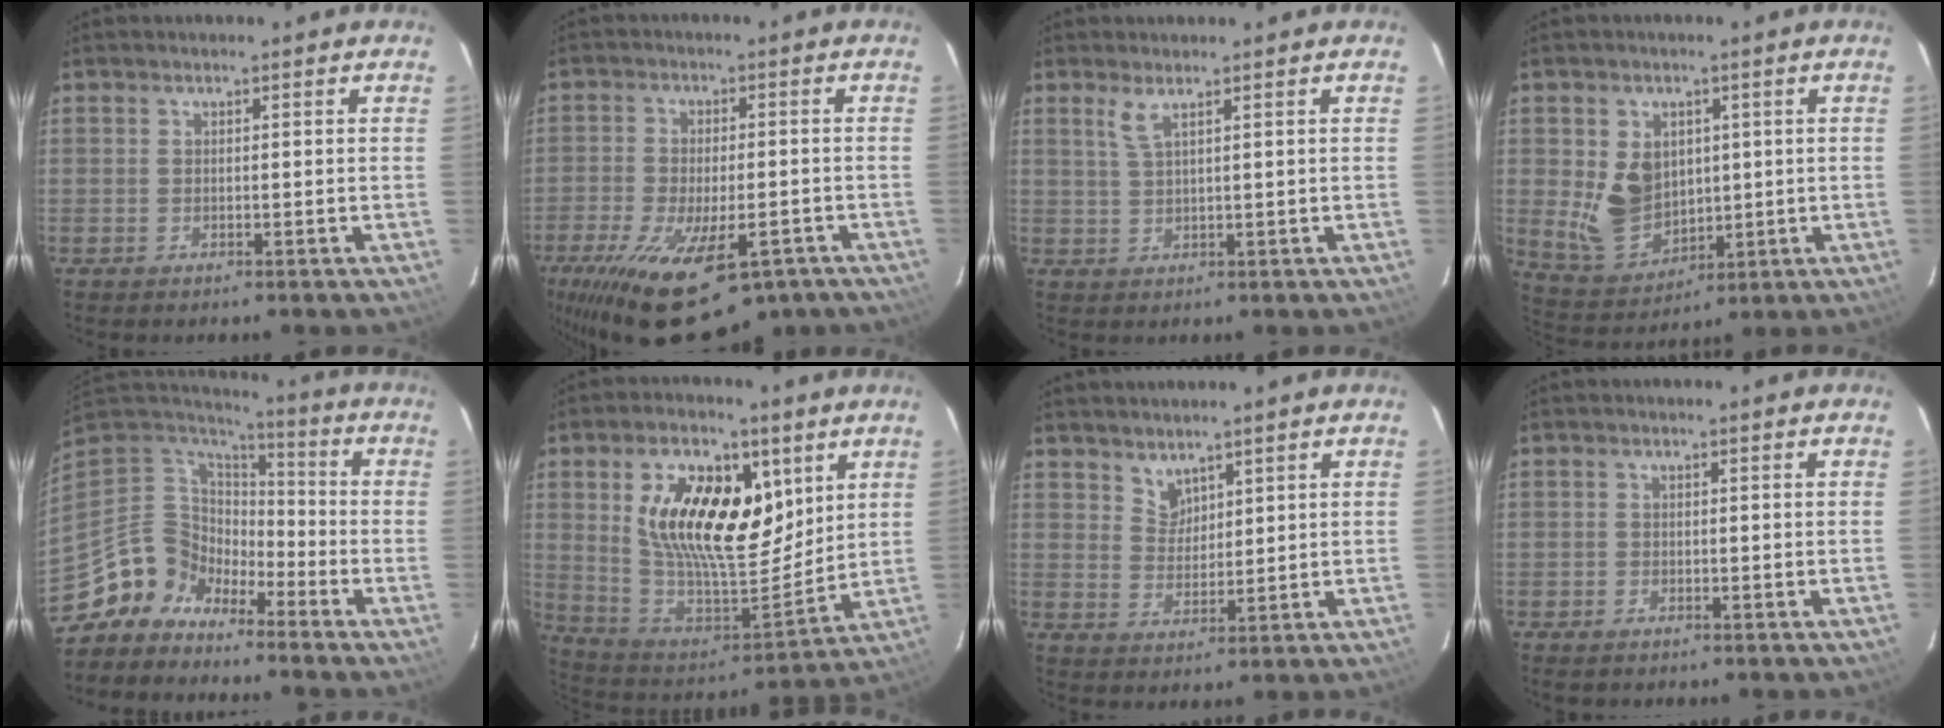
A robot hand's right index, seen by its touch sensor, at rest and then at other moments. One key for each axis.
{"total": 20.7, "fx": -12.9, "fy": 8.5, "fz": 13.7, "tx": -0.273, "ty": -0.049, "tz": -0.195}
{"total": 2.3, "fx": 1.4, "fy": 0.0, "fz": 1.8, "tx": -0.040, "ty": 0.000, "tz": 0.032}
{"total": 10.5, "fx": 1.2, "fy": 8.3, "fz": 6.4, "tx": -0.135, "ty": -0.003, "tz": 0.048}
{"total": 10.1, "fx": -8.3, "fy": 5.8, "fz": 0.2, "tx": -0.025, "ty": 0.043, "tz": -0.176}
{"total": 21.0, "fx": 7.3, "fy": 10.9, "fz": 16.4, "tx": -0.311, "ty": 0.011, "tz": 0.138}
{"total": 3.4, "fx": 2.9, "fy": 1.7, "fz": 0.5, "tx": -0.003, "ty": 0.004, "tz": 0.056}
{"total": 1.1, "fx": -0.9, "fy": 0.7, "fz": 0.1, "tx": -0.006, "ty": 0.001, "tz": -0.017}